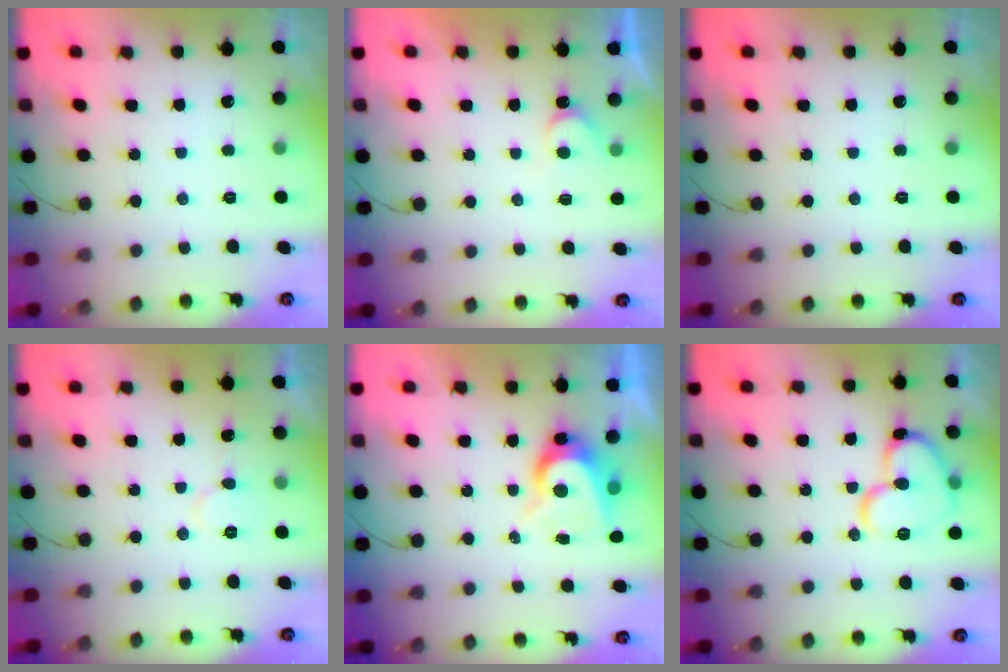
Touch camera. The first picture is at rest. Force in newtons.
{"total": 4.0, "press": 4.0, "slide": 0.4}
{"total": 0.0}
{"total": 4.3, "press": 4.3, "slide": 0.5}
{"total": 8.8, "press": 8.8, "slide": 0.4}
{"total": 14.6, "press": 14.5, "slide": 2.1}